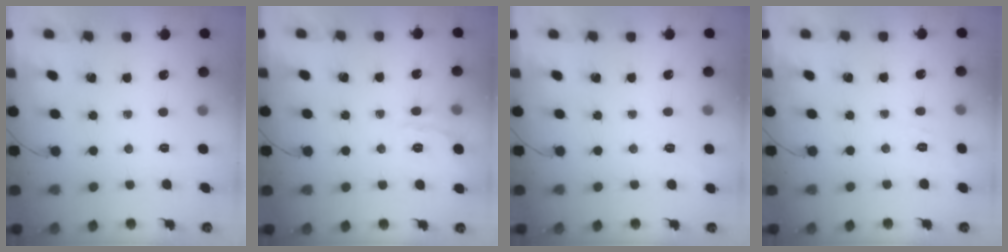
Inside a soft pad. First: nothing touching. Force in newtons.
{"total": 4.5, "press": 4.4, "slide": 0.8}
{"total": 6.1, "press": 5.8, "slide": 1.8}
{"total": 2.1, "press": 0.8, "slide": 2.0}